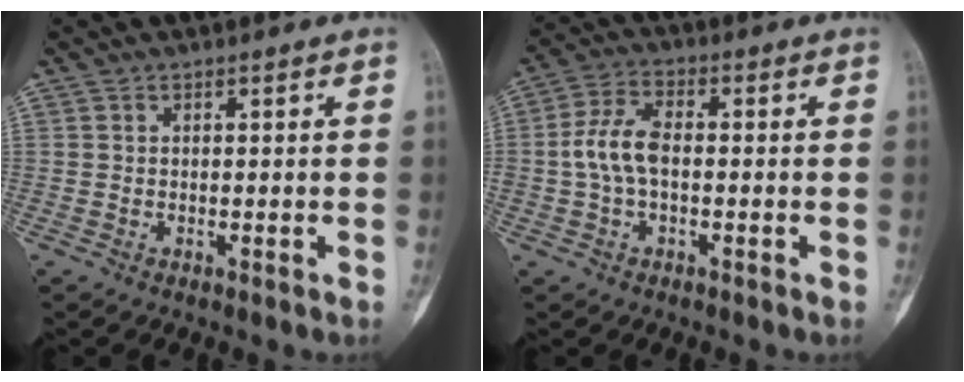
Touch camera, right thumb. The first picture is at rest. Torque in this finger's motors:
{"motor_torque": [0.27, 0.32, 1.07, -0.02, 0.15]}